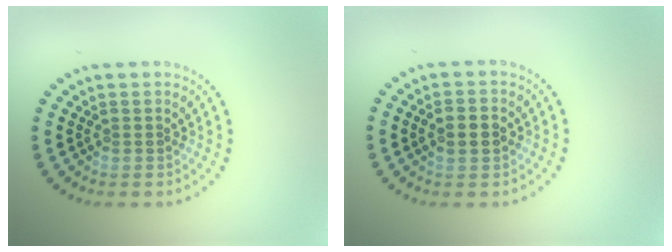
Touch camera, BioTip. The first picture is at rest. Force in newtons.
{"total": 2.9, "press": 2.9, "slide": 0.2}